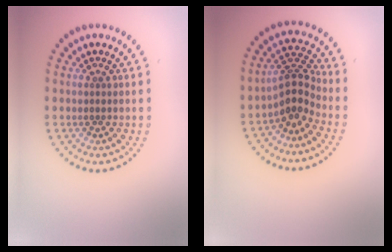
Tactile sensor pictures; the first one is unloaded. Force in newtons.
{"total": 3.3, "press": 2.3, "slide": 2.4}